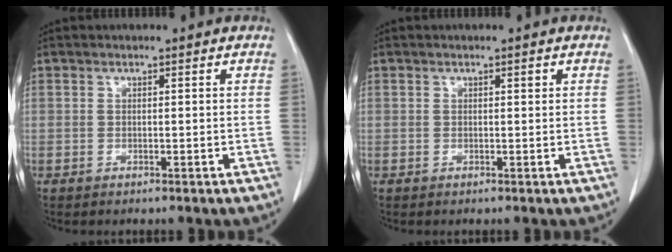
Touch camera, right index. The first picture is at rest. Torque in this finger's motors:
{"motor_torque": [0.06, -0.04, 0.00, 0.00]}